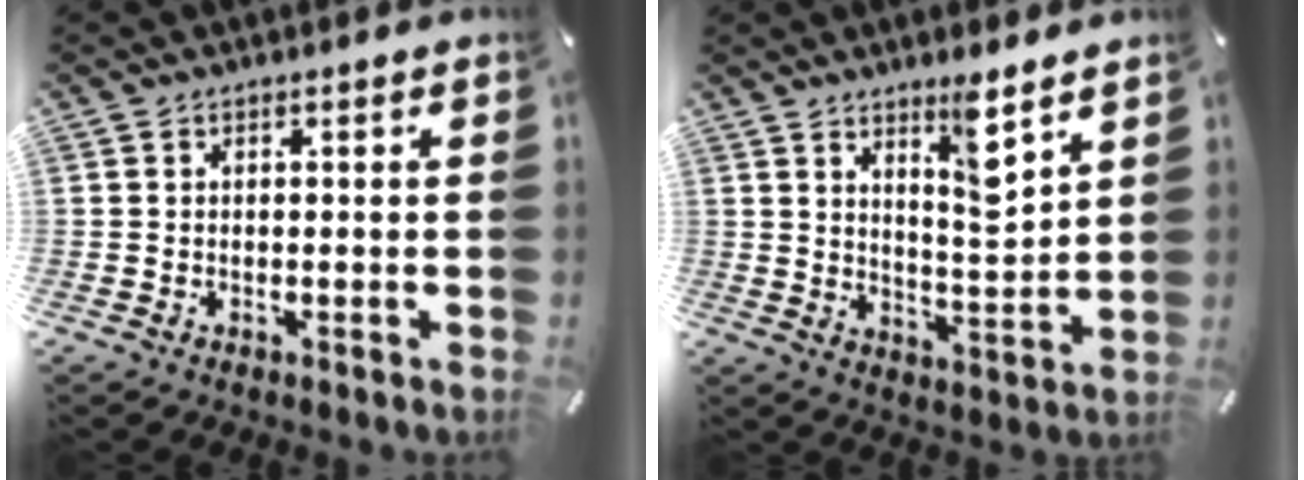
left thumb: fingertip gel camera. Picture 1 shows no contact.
{"total": 8.5, "force": [6.2, 1.5, 5.6], "torque": [-0.079, -0.049, 0.099]}